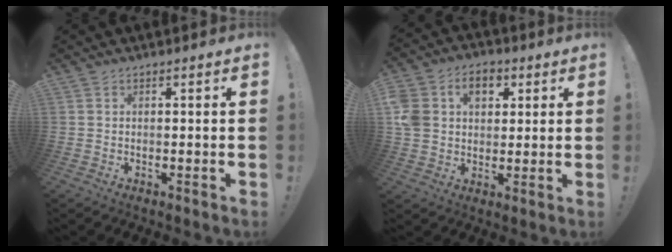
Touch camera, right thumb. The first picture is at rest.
{"total": 12.4, "force": [3.7, 9.9, 6.6], "torque": [-0.111, -0.005, 0.073]}